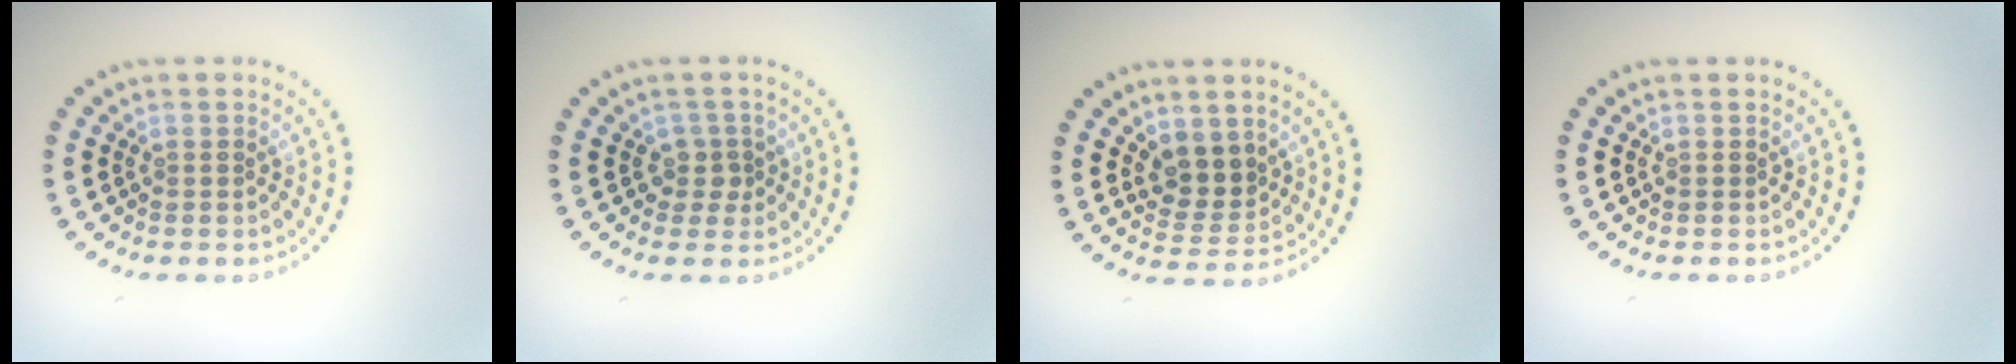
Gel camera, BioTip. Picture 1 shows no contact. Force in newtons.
{"total": 1.5, "press": 1.2, "slide": 0.9}
{"total": 2.9, "press": 2.5, "slide": 1.5}
{"total": 0.0}